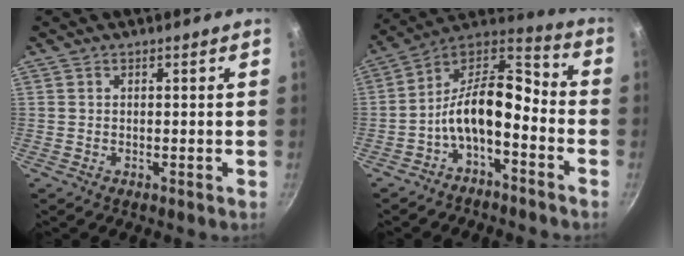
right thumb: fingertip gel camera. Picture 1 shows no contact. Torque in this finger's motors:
{"motor_torque": [1.78, 1.68, 1.25, -0.69, 0.22]}